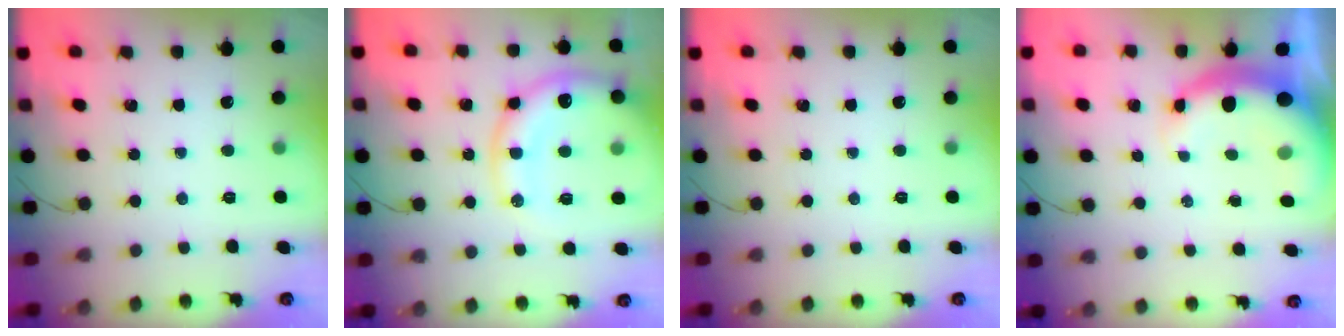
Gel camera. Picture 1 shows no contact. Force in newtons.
{"total": 17.3, "press": 17.0, "slide": 3.3}
{"total": 0.0}
{"total": 6.9, "press": 6.7, "slide": 1.6}